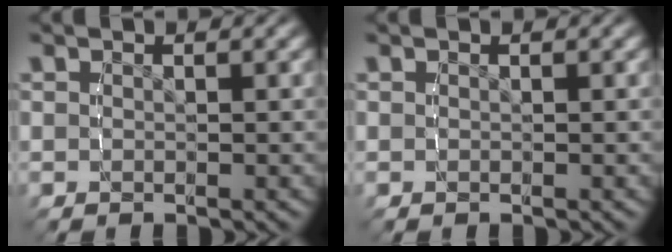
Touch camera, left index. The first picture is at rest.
{"total": 0.0}